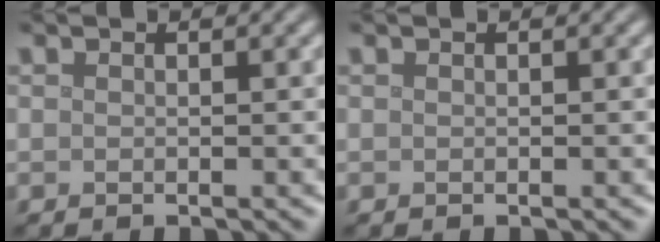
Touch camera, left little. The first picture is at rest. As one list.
[{"total": 0.0}]